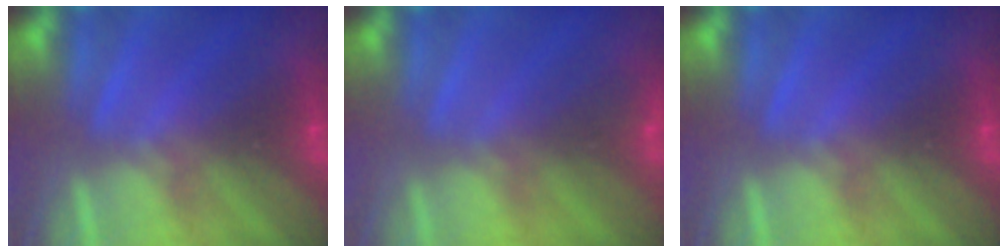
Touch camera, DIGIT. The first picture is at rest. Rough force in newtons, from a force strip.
{"total": 2.9}
{"total": 0.0}